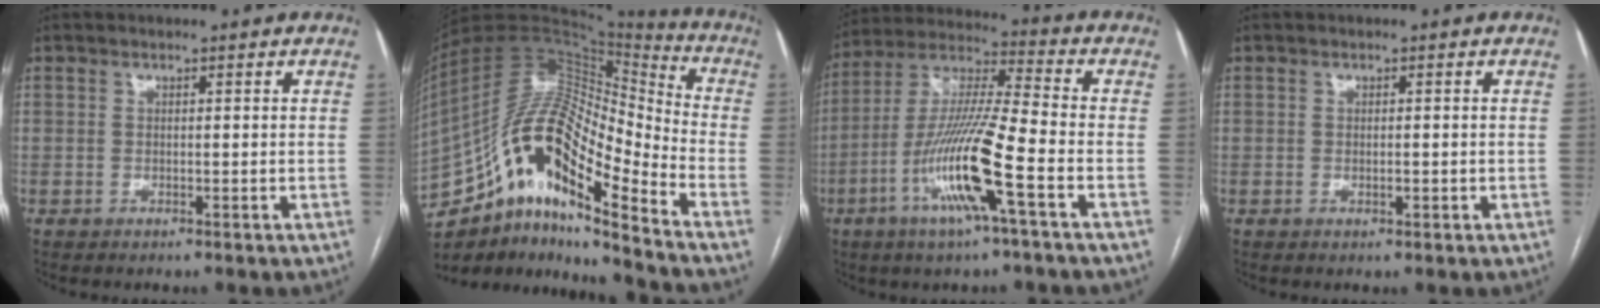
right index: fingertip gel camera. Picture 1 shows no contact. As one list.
[{"total": 20.4, "force": [-11.5, 4.9, 16.1], "torque": [-0.317, 0.033, -0.198]}, {"total": 15.1, "force": [-5.7, 0.2, 14.0], "torque": [-0.284, -0.008, -0.112]}, {"total": 1.1, "force": [-0.2, 0.4, 1.0], "torque": [-0.018, -0.001, -0.001]}]